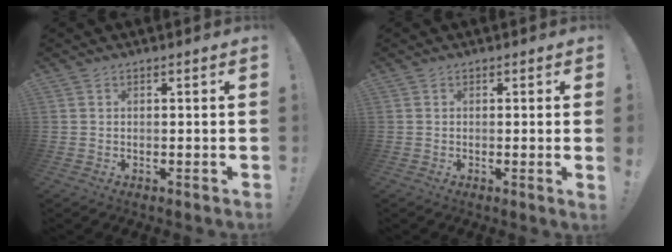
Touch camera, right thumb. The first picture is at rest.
{"total": 1.7, "force": [0.0, -0.6, 1.6], "torque": [-0.019, -0.007, -0.004]}